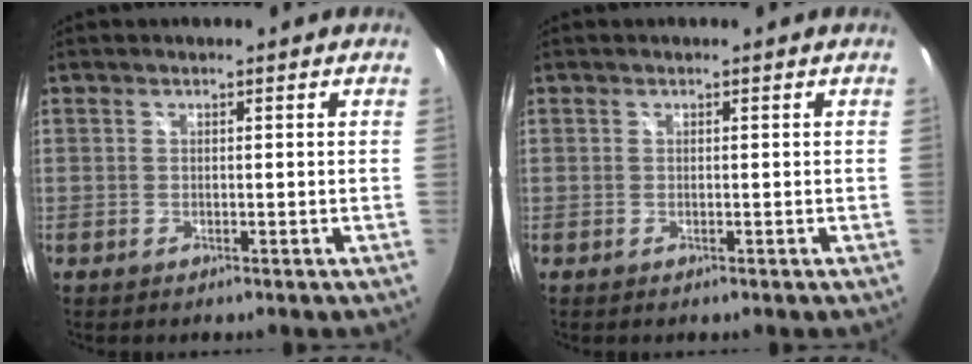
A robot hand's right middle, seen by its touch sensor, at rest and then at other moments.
{"total": 0.0}